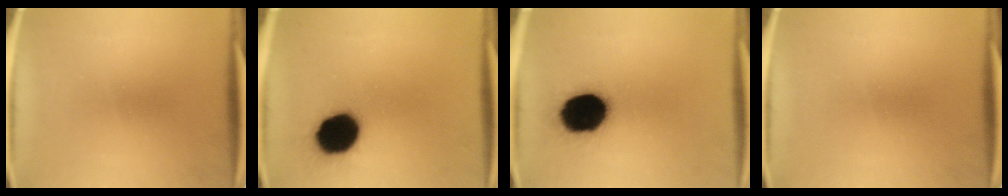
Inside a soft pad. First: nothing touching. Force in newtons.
{"total": 14.9}
{"total": 19.4}
{"total": 0.0}